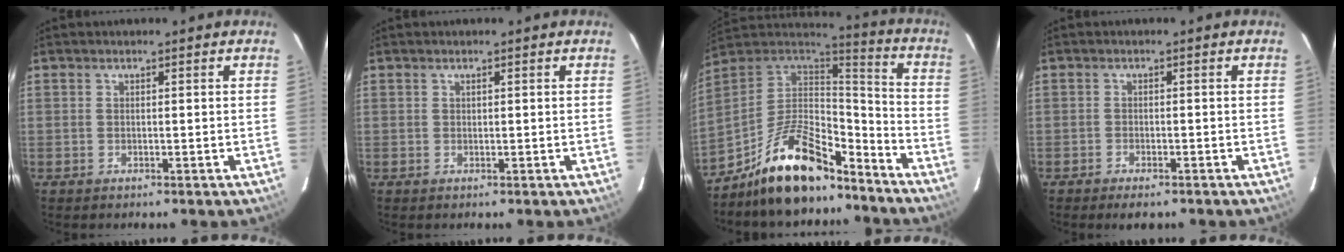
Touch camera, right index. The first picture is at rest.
{"total": 0.0}
{"total": 18.2, "force": [-13.0, 6.6, 10.8], "torque": [-0.218, 0.009, -0.225]}
{"total": 3.3, "force": [-2.5, 1.2, 1.8], "torque": [-0.043, -0.008, -0.041]}